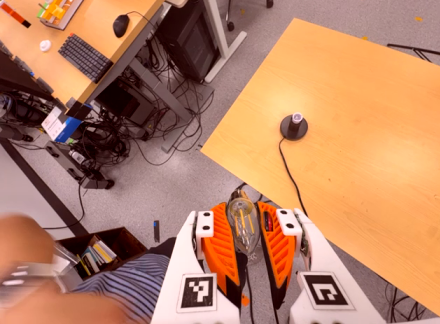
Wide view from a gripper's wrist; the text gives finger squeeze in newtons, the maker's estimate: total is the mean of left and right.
{"total": 20.6, "left": 24.2, "right": 17.0}